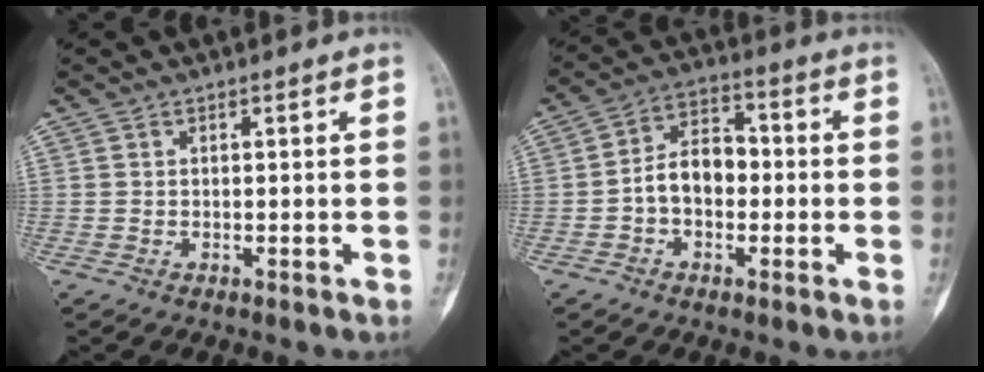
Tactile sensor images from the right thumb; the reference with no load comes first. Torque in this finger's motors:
{"motor_torque": [0.05, 0.04, 0.13, -0.13, 0.04]}